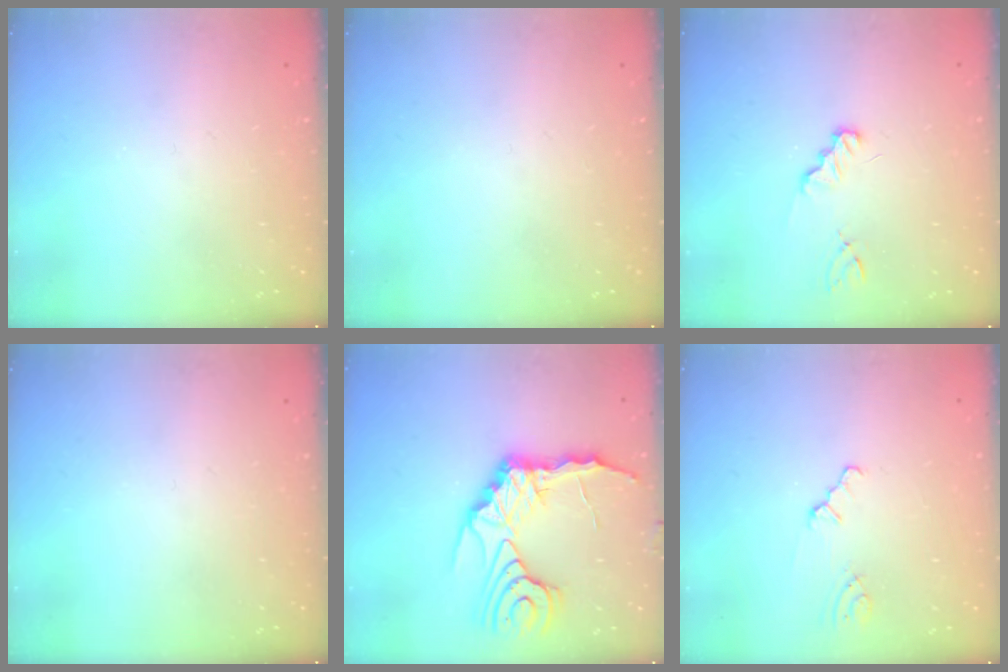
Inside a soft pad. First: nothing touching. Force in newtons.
{"total": 0.0}
{"total": 1.2, "press": 1.2, "slide": 0.1}
{"total": 0.0}
{"total": 15.1, "press": 15.1, "slide": 0.9}
{"total": 1.0, "press": 0.9, "slide": 0.3}